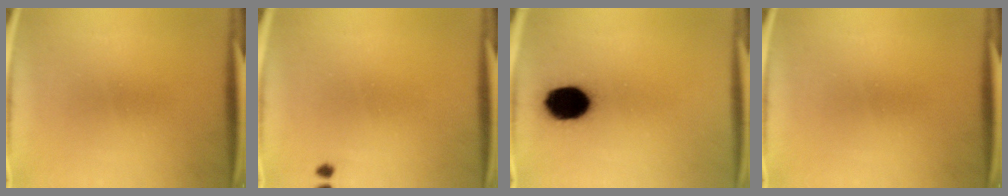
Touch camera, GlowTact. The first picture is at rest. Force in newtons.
{"total": 0.7}
{"total": 12.7}
{"total": 0.0}